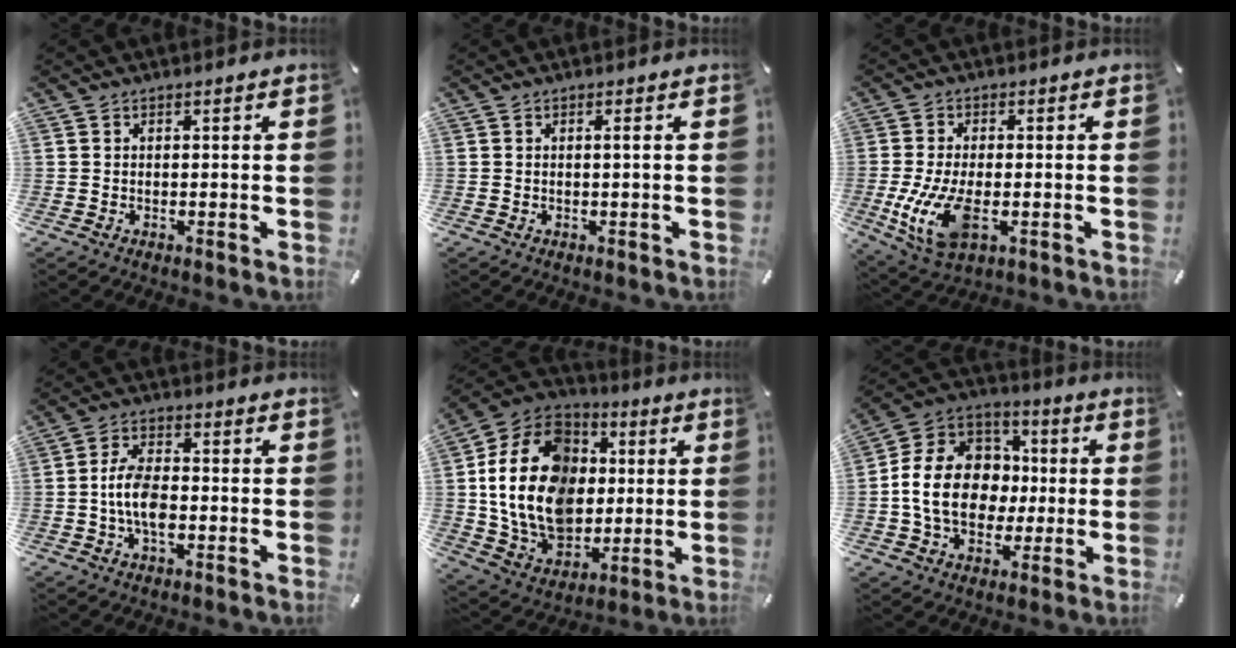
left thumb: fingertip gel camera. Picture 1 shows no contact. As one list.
[{"total": 1.1, "force": [0.1, 0.0, 1.1], "torque": [-0.019, 0.000, -0.001]}, {"total": 12.1, "force": [-2.4, 6.2, 10.1], "torque": [-0.223, -0.014, -0.038]}, {"total": 8.0, "force": [-1.7, 4.2, 6.6], "torque": [-0.137, 0.010, -0.033]}, {"total": 22.2, "force": [1.4, 17.5, 13.7], "torque": [-0.283, 0.002, 0.030]}, {"total": 16.4, "force": [-2.1, 13.8, 8.7], "torque": [-0.183, 0.022, -0.034]}]